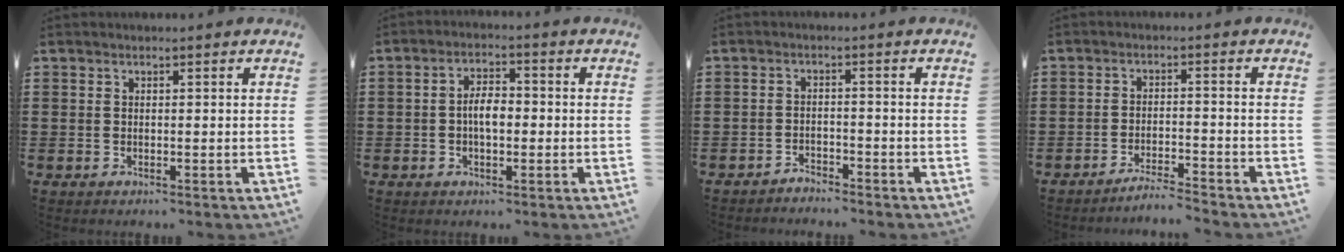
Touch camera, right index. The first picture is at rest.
{"total": 4.1, "force": [-0.7, 1.7, 3.6], "torque": [-0.074, 0.003, -0.015]}
{"total": 2.2, "force": [-2.2, 0.1, -0.1], "torque": [-0.008, 0.000, -0.048]}
{"total": 3.2, "force": [-3.2, -0.4, 0.5], "torque": [-0.013, -0.003, -0.065]}